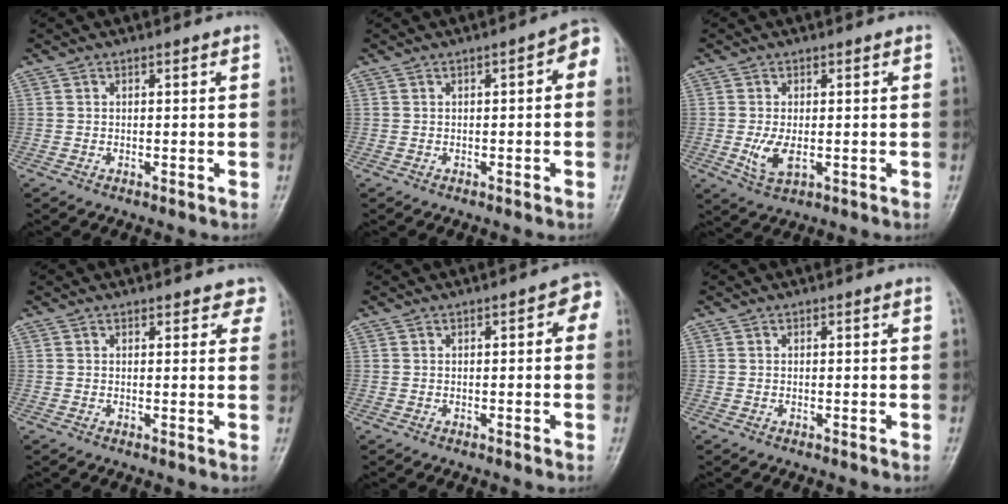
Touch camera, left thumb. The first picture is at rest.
{"total": 3.7, "force": [0.2, 1.6, 3.4], "torque": [-0.030, 0.018, -0.007]}
{"total": 4.4, "force": [-0.5, 2.5, 3.6], "torque": [-0.076, -0.013, -0.005]}
{"total": 3.4, "force": [2.9, 1.7, 0.6], "torque": [0.031, -0.009, 0.018]}
{"total": 3.5, "force": [0.5, 1.7, 3.1], "torque": [-0.020, 0.010, -0.004]}
{"total": 0.0}